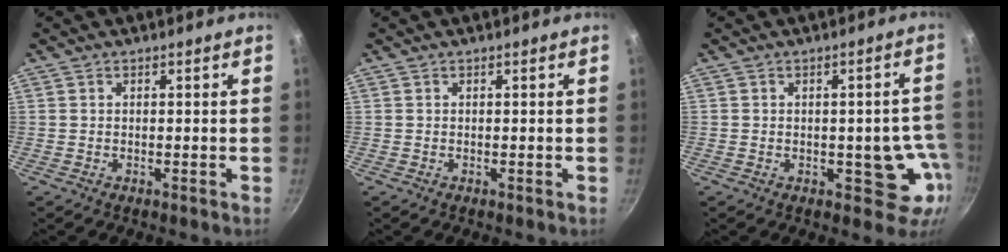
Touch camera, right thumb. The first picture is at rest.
{"total": 0.0}
{"total": 8.3, "force": [-2.1, 4.6, 6.5], "torque": [-0.022, 0.018, -0.024]}